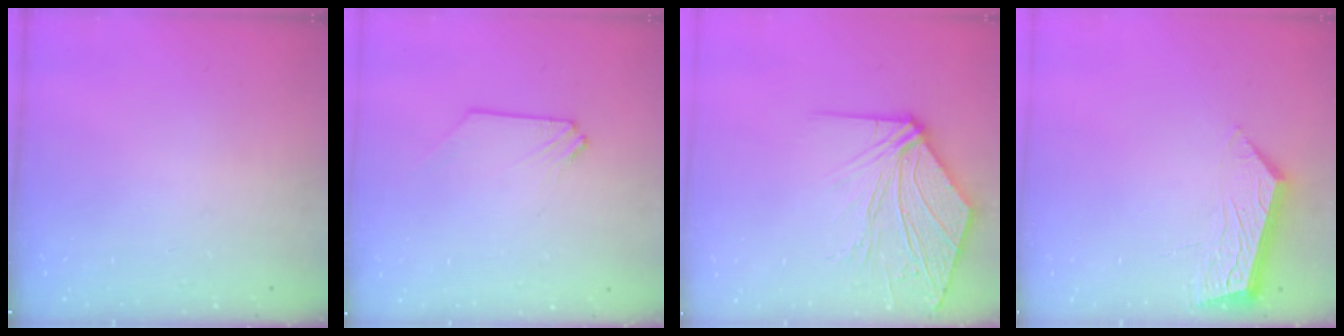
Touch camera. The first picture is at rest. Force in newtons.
{"total": 0.0}
{"total": 10.6, "press": 10.6, "slide": 0.7}
{"total": 7.0, "press": 7.0, "slide": 0.2}